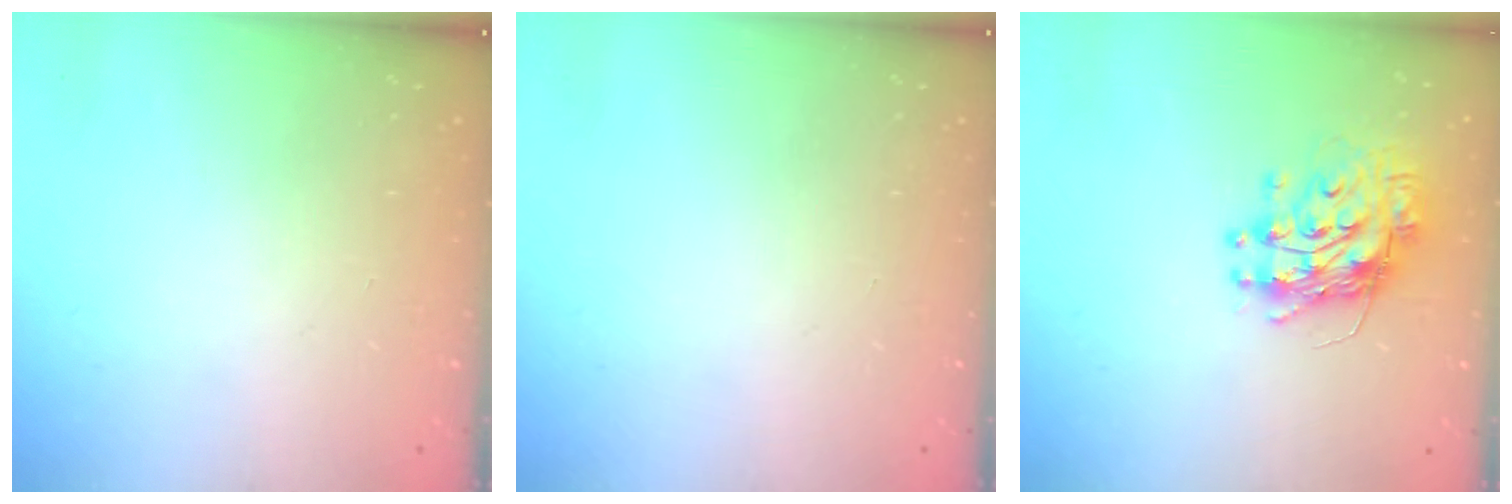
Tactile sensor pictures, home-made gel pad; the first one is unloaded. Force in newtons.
{"total": 0.0}
{"total": 11.5, "press": 11.4, "slide": 1.3}